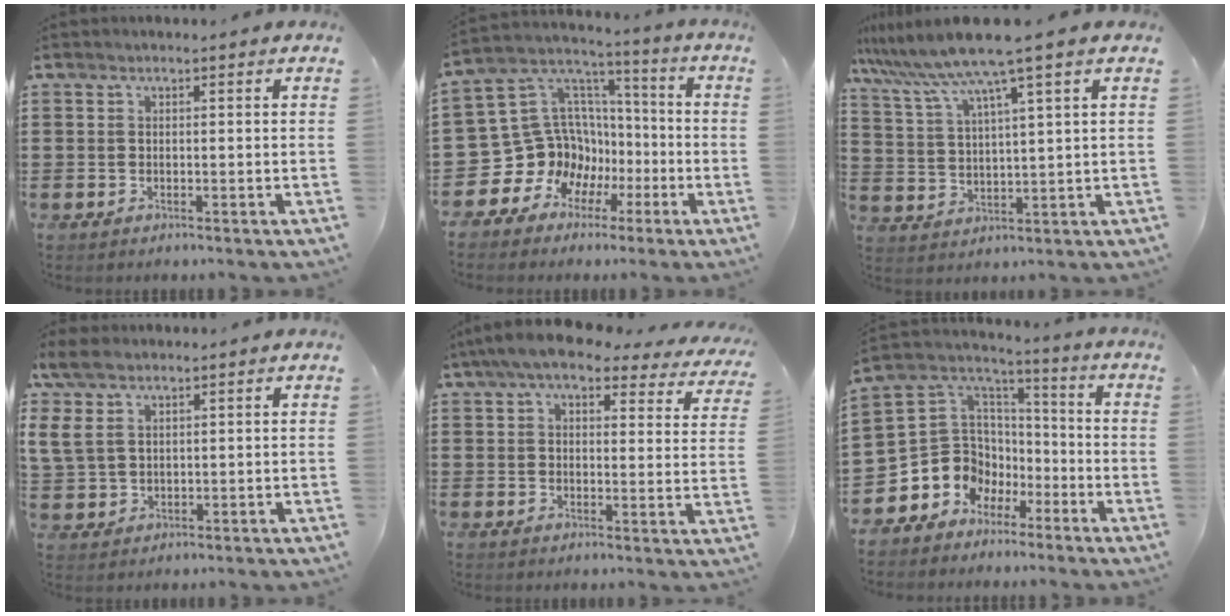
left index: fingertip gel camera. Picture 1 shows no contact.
{"total": 13.0, "force": [-3.5, 12.1, 3.2], "torque": [-0.117, -0.025, -0.037]}
{"total": 8.3, "force": [6.4, -0.7, 5.3], "torque": [-0.124, -0.035, 0.107]}
{"total": 5.8, "force": [3.1, 3.7, 3.3], "torque": [-0.099, 0.008, 0.054]}
{"total": 7.1, "force": [5.8, 1.4, 3.9], "torque": [-0.095, -0.017, 0.104]}
{"total": 8.5, "force": [-3.1, 7.8, 1.1], "torque": [-0.070, -0.012, -0.057]}